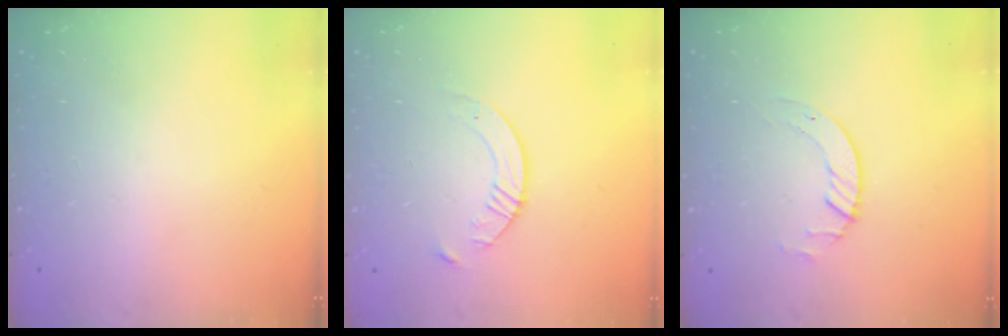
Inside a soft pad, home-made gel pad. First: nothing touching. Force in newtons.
{"total": 5.6, "press": 5.6, "slide": 0.7}
{"total": 2.6, "press": 2.6, "slide": 0.3}